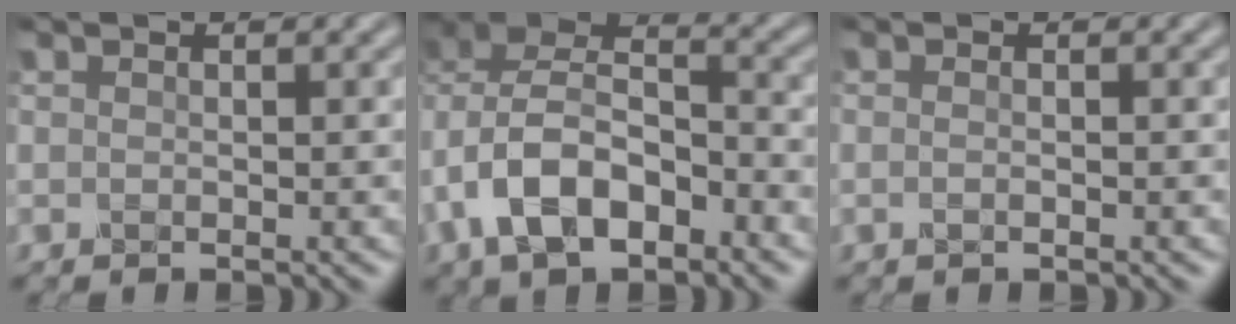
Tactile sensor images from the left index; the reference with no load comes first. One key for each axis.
{"total": 9.5, "fx": -3.2, "fy": 6.0, "fz": 6.6, "tx": -0.126, "ty": 0.001, "tz": -0.065}
{"total": 0.9, "fx": -0.2, "fy": 0.3, "fz": 0.8, "tx": -0.013, "ty": -0.005, "tz": -0.009}